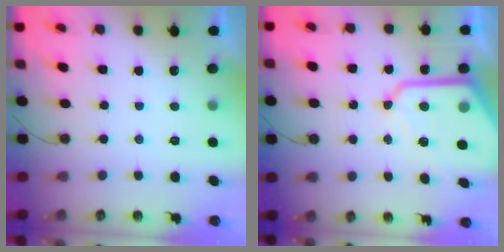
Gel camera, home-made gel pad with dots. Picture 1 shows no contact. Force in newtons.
{"total": 12.8, "press": 12.8, "slide": 0.4}